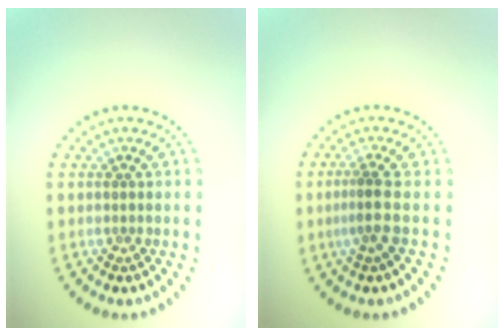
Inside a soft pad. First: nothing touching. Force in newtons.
{"total": 1.9, "press": 1.2, "slide": 1.5}